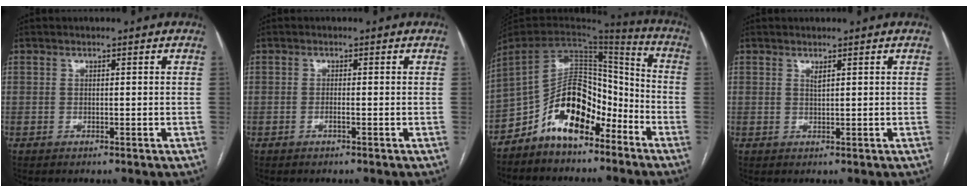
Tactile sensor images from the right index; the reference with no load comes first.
{"total": 0.7, "force": [-0.4, -0.1, 0.6], "torque": [-0.015, 0.000, -0.008]}
{"total": 12.9, "force": [-8.3, 6.1, 7.8], "torque": [-0.143, 0.032, -0.152]}
{"total": 0.8, "force": [0.6, 0.0, 0.6], "torque": [-0.013, -0.004, 0.012]}